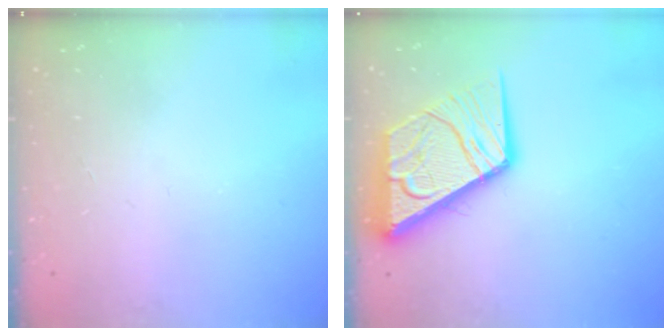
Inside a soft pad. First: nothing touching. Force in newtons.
{"total": 15.4, "press": 15.3, "slide": 1.7}